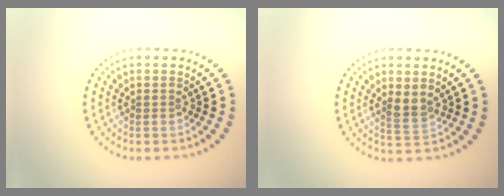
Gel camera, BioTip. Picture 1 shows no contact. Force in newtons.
{"total": 1.8, "press": 1.5, "slide": 1.0}